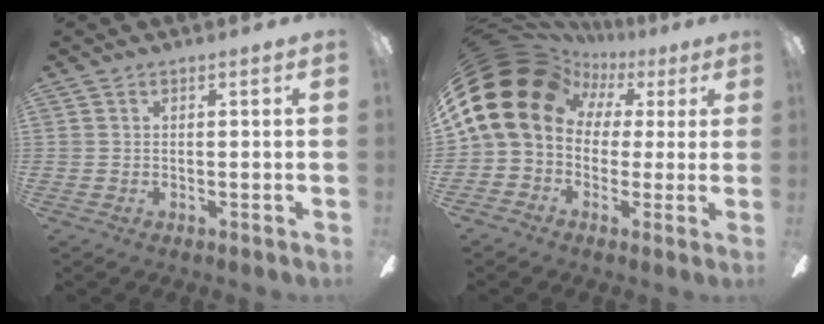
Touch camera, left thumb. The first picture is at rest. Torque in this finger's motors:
{"motor_torque": [-0.20, 1.74, 2.26, -0.52, 0.54]}